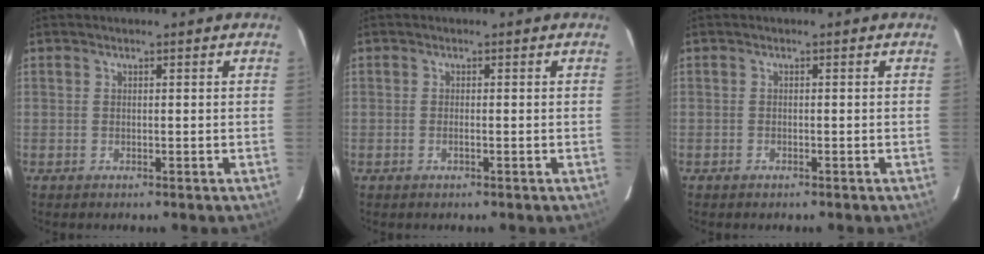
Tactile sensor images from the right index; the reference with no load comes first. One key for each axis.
{"total": 0.7, "fx": -0.3, "fy": 0.1, "fz": 0.6, "tx": -0.015, "ty": 0.000, "tz": -0.003}
{"total": 0.5, "fx": -0.4, "fy": 0.2, "fz": 0.2, "tx": -0.009, "ty": -0.001, "tz": -0.006}